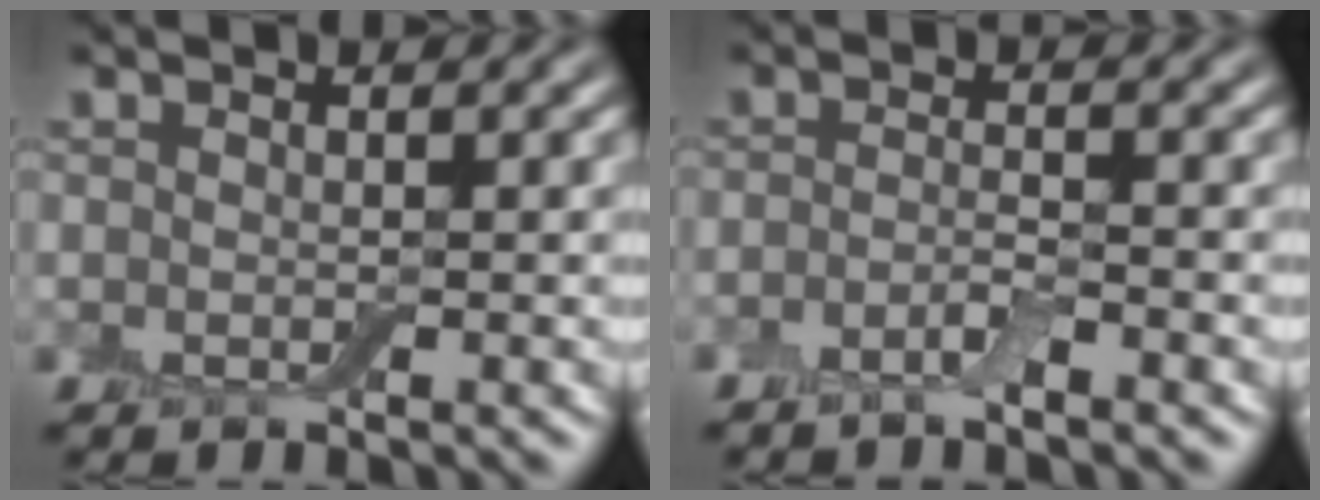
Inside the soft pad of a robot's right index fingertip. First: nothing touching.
{"total": 1.5, "force": [-1.1, 0.1, 1.0], "torque": [-0.021, 0.002, -0.025]}